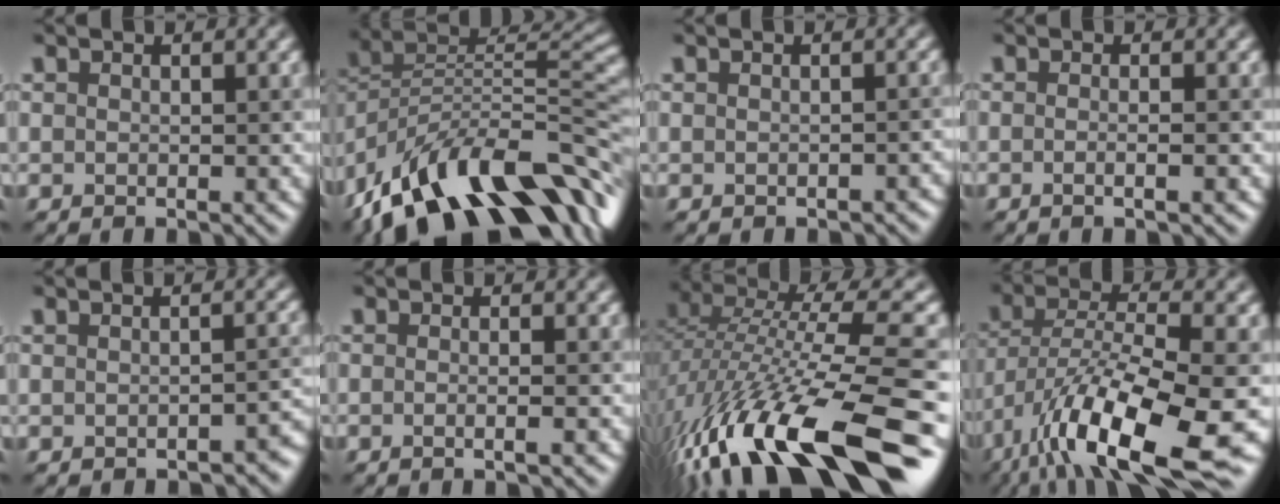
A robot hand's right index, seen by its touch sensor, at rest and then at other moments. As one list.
[{"total": 15.7, "force": [-8.7, 7.0, 11.1], "torque": [-0.200, 0.024, -0.162]}, {"total": 0.7, "force": [-0.4, 0.3, 0.4], "torque": [-0.007, -0.002, -0.001]}, {"total": 3.0, "force": [0.3, 1.6, 2.6], "torque": [0.006, 0.001, -0.021]}, {"total": 1.8, "force": [-1.2, 0.7, 1.1], "torque": [-0.008, 0.001, -0.012]}, {"total": 2.4, "force": [0.2, 1.2, 2.1], "torque": [0.005, -0.006, -0.022]}, {"total": 15.6, "force": [-7.6, 4.6, 12.8], "torque": [-0.251, 0.018, -0.131]}, {"total": 13.1, "force": [-6.8, 3.9, 10.5], "torque": [-0.188, -0.016, -0.121]}]